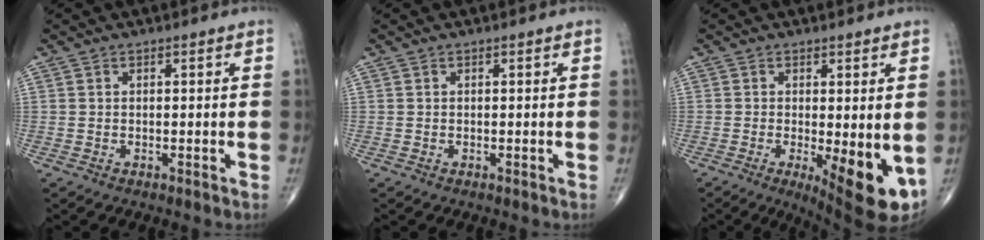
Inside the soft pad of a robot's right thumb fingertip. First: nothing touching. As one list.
[{"total": 0.0}, {"total": 10.6, "force": [-2.4, 3.4, 9.8], "torque": [-0.128, -0.022, -0.024]}]